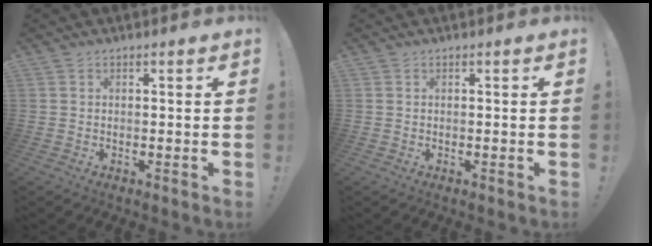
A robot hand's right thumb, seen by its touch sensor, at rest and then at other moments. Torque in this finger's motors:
{"motor_torque": [0.00, 0.00, 0.01, 0.01, 0.00]}